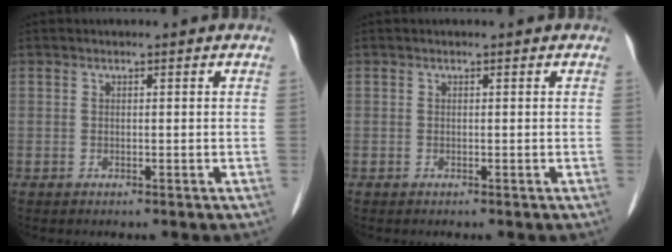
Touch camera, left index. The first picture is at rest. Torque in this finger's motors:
{"motor_torque": [-1.42, -0.43, -0.59, -0.21]}